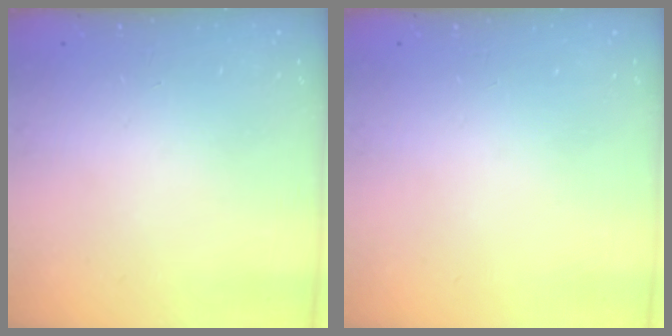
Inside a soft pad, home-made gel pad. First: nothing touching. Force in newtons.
{"total": 0.0}